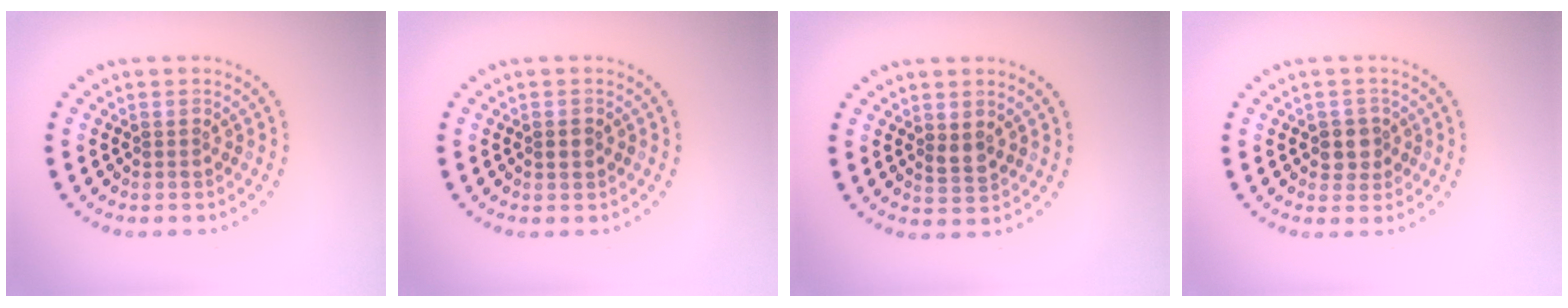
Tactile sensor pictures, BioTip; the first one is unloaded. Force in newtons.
{"total": 1.2, "press": 1.2, "slide": 0.1}
{"total": 1.4, "press": 1.3, "slide": 0.5}
{"total": 2.1, "press": 1.9, "slide": 0.8}